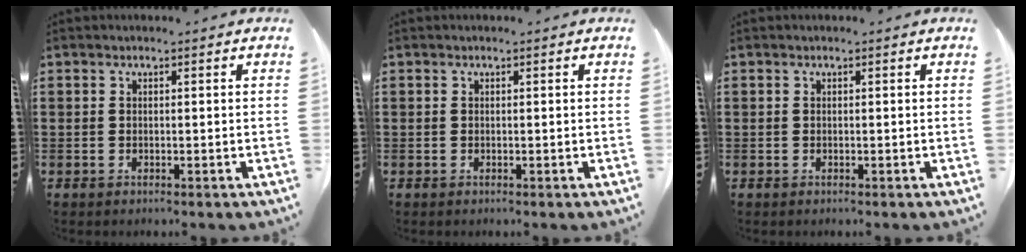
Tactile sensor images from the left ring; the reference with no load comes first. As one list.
[{"total": 0.0}, {"total": 0.0}]